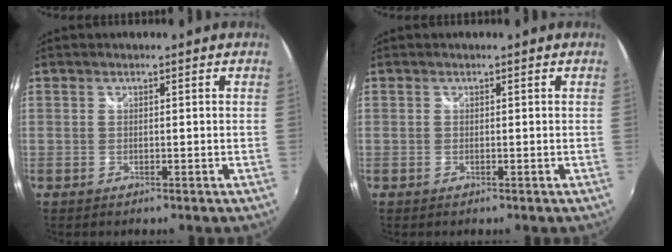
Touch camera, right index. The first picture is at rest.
{"total": 0.0}